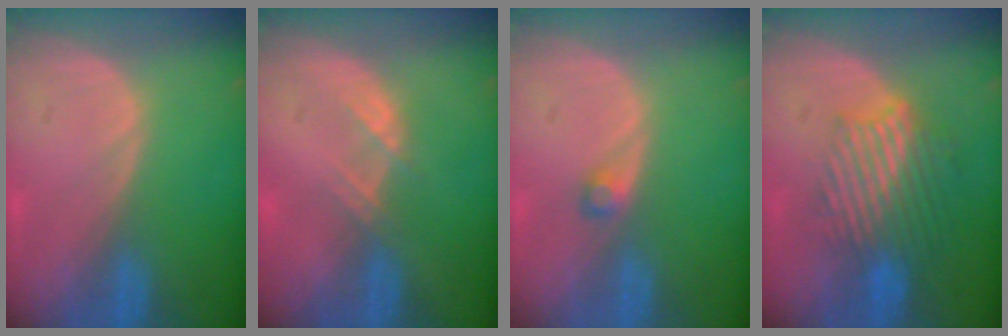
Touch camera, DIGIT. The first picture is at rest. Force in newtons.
{"total": 1.9, "press": 1.9, "slide": 0.3}
{"total": 1.5, "press": 1.4, "slide": 0.2}
{"total": 9.4, "press": 8.3, "slide": 4.3}